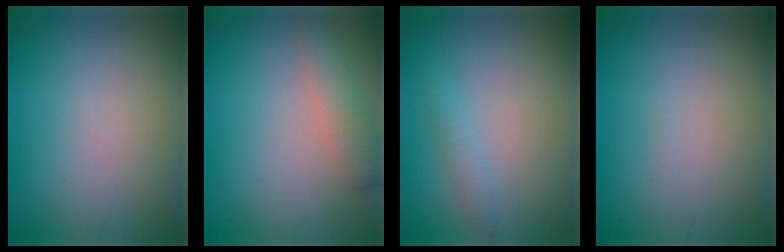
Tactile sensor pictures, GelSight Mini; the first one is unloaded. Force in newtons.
{"total": 2.6, "press": 2.6, "slide": 0.1}
{"total": 1.3, "press": 1.3, "slide": 0.1}
{"total": 0.0}